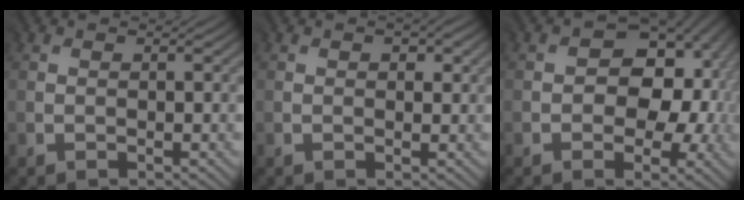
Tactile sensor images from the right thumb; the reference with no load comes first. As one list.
[{"total": 1.8, "force": [0.6, 0.9, 1.4], "torque": [-0.020, -0.001, 0.013]}, {"total": 10.4, "force": [0.4, 7.0, 7.8], "torque": [-0.094, 0.002, 0.008]}]